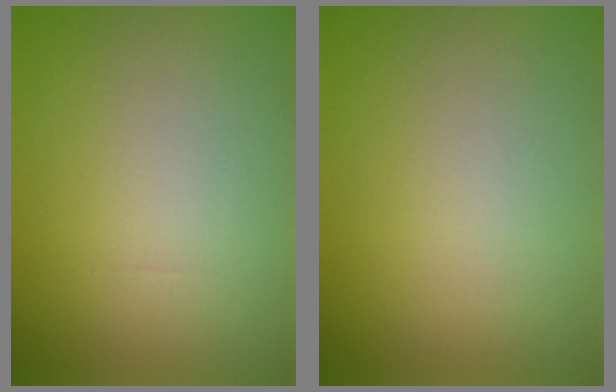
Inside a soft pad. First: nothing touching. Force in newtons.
{"total": 0.0}